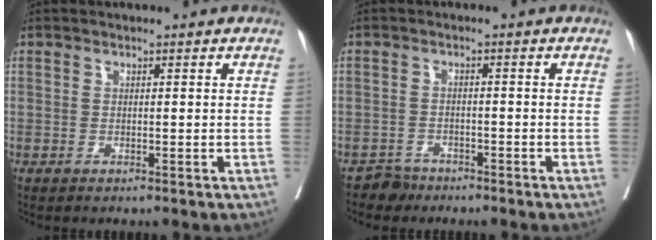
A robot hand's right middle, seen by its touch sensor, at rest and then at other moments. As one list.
[{"total": 2.3, "force": [-1.9, 1.1, -0.6], "torque": [0.010, 0.003, -0.035]}]